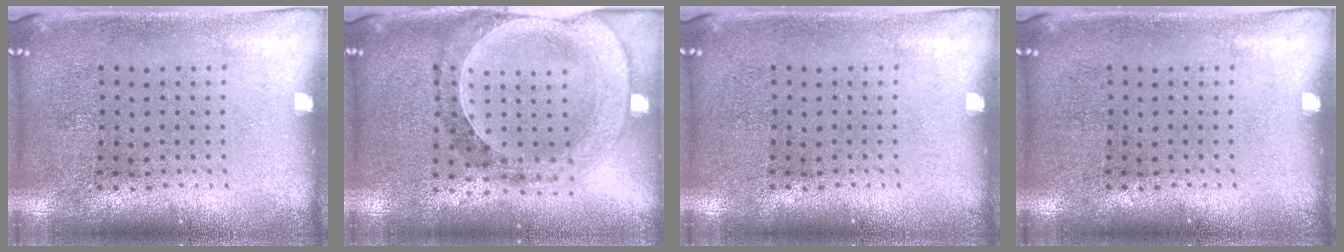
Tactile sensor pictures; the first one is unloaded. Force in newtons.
{"total": 1.5, "press": 1.5, "slide": 0.3}
{"total": 0.0}
{"total": 0.0}